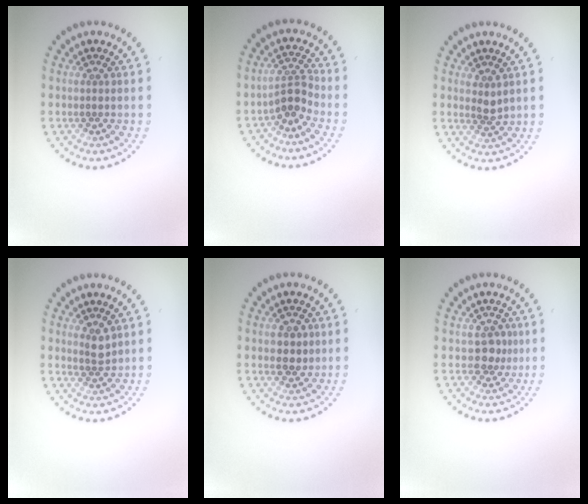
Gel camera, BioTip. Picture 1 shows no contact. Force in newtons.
{"total": 2.5, "press": 1.7, "slide": 1.8}
{"total": 1.2, "press": 1.0, "slide": 0.7}
{"total": 1.6, "press": 1.2, "slide": 1.0}
{"total": 1.7, "press": 1.7, "slide": 0.6}
{"total": 2.0, "press": 1.6, "slide": 1.2}